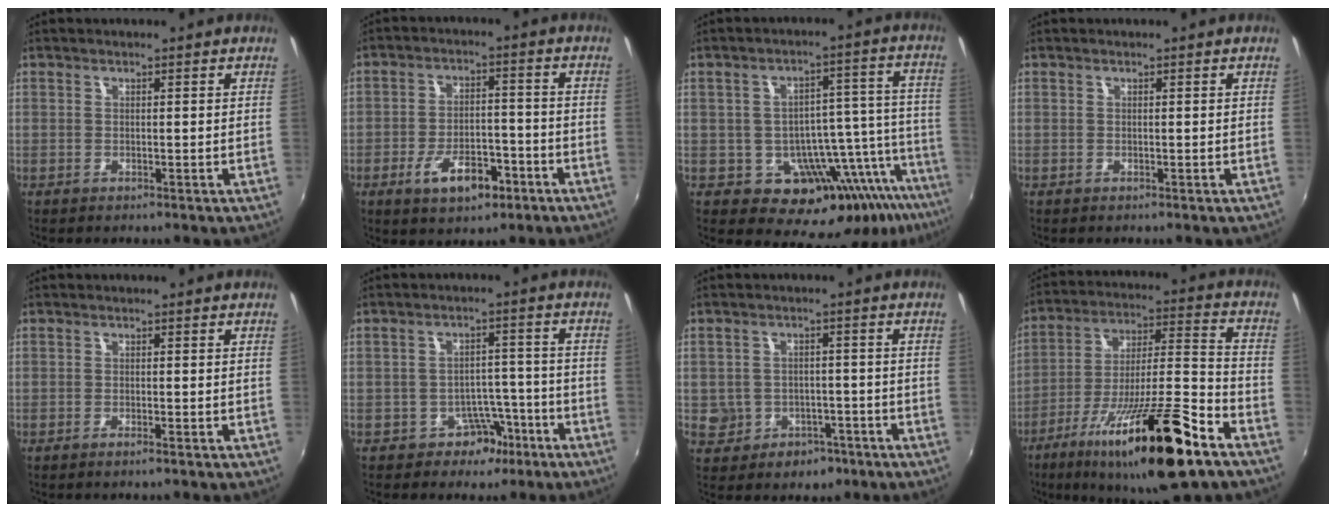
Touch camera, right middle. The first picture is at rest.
{"total": 8.4, "force": [-4.1, 3.9, 6.2], "torque": [-0.121, 0.001, -0.058]}
{"total": 14.3, "force": [-8.6, 7.9, 8.3], "torque": [-0.101, 0.010, -0.105]}
{"total": 0.0}
{"total": 0.9, "force": [-0.7, -0.2, 0.6], "torque": [-0.010, -0.001, -0.014]}
{"total": 4.9, "force": [-3.0, 3.6, 1.6], "torque": [-0.028, 0.019, -0.034]}
{"total": 7.7, "force": [-2.7, 6.9, 2.2], "torque": [-0.065, 0.020, -0.020]}
{"total": 23.4, "force": [-13.7, 3.7, 18.6], "torque": [-0.322, -0.033, -0.230]}